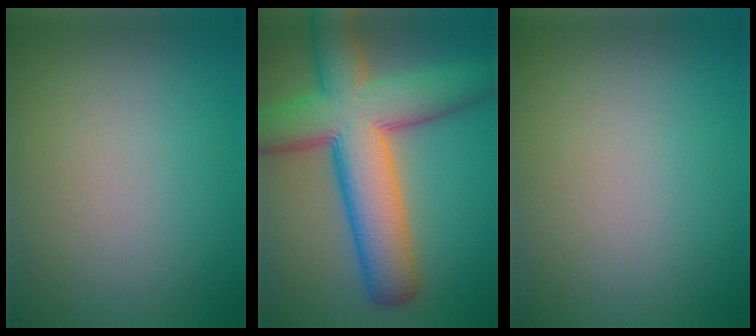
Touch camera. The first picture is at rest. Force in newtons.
{"total": 11.8, "press": 11.8, "slide": 0.4}
{"total": 0.0}